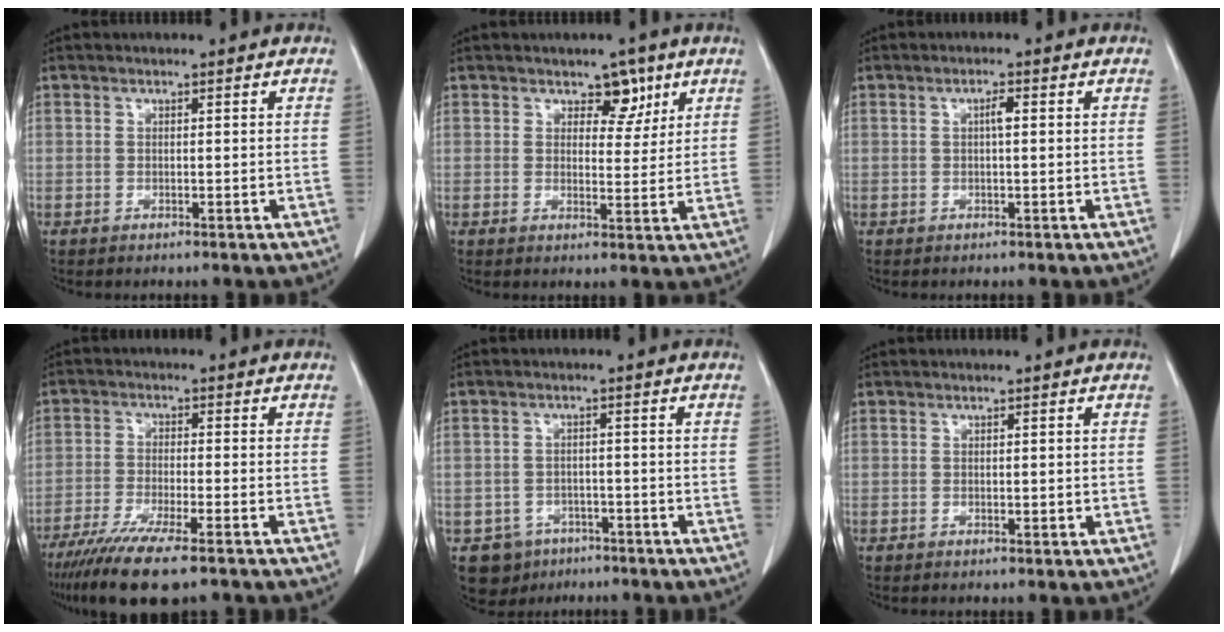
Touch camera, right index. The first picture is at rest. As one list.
[{"total": 4.2, "force": [2.6, 2.5, 2.2], "torque": [-0.019, 0.000, 0.037]}, {"total": 1.4, "force": [0.2, 0.2, 1.4], "torque": [-0.026, 0.004, 0.002]}, {"total": 11.2, "force": [-8.2, 1.0, 7.6], "torque": [-0.126, -0.027, -0.133]}, {"total": 5.3, "force": [-3.1, 4.2, 0.7], "torque": [-0.011, 0.006, -0.038]}, {"total": 1.1, "force": [-0.1, 0.4, 1.0], "torque": [-0.015, -0.003, 0.003]}]